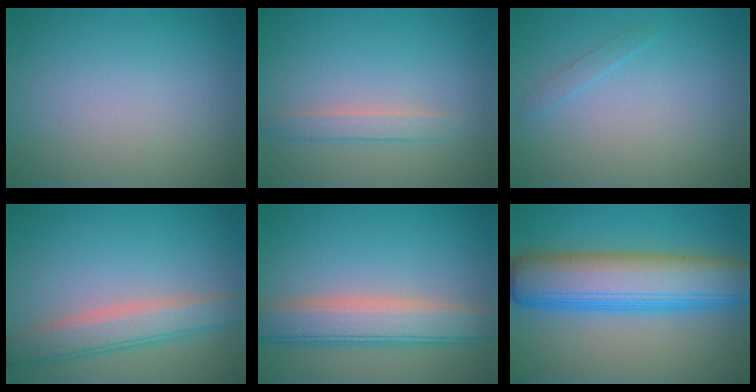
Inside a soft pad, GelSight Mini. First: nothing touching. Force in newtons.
{"total": 1.8, "press": 1.8, "slide": 0.2}
{"total": 0.7, "press": 0.7, "slide": 0.0}
{"total": 4.0, "press": 4.0, "slide": 0.3}
{"total": 5.5, "press": 5.5, "slide": 0.0}
{"total": 10.2, "press": 10.2, "slide": 0.2}